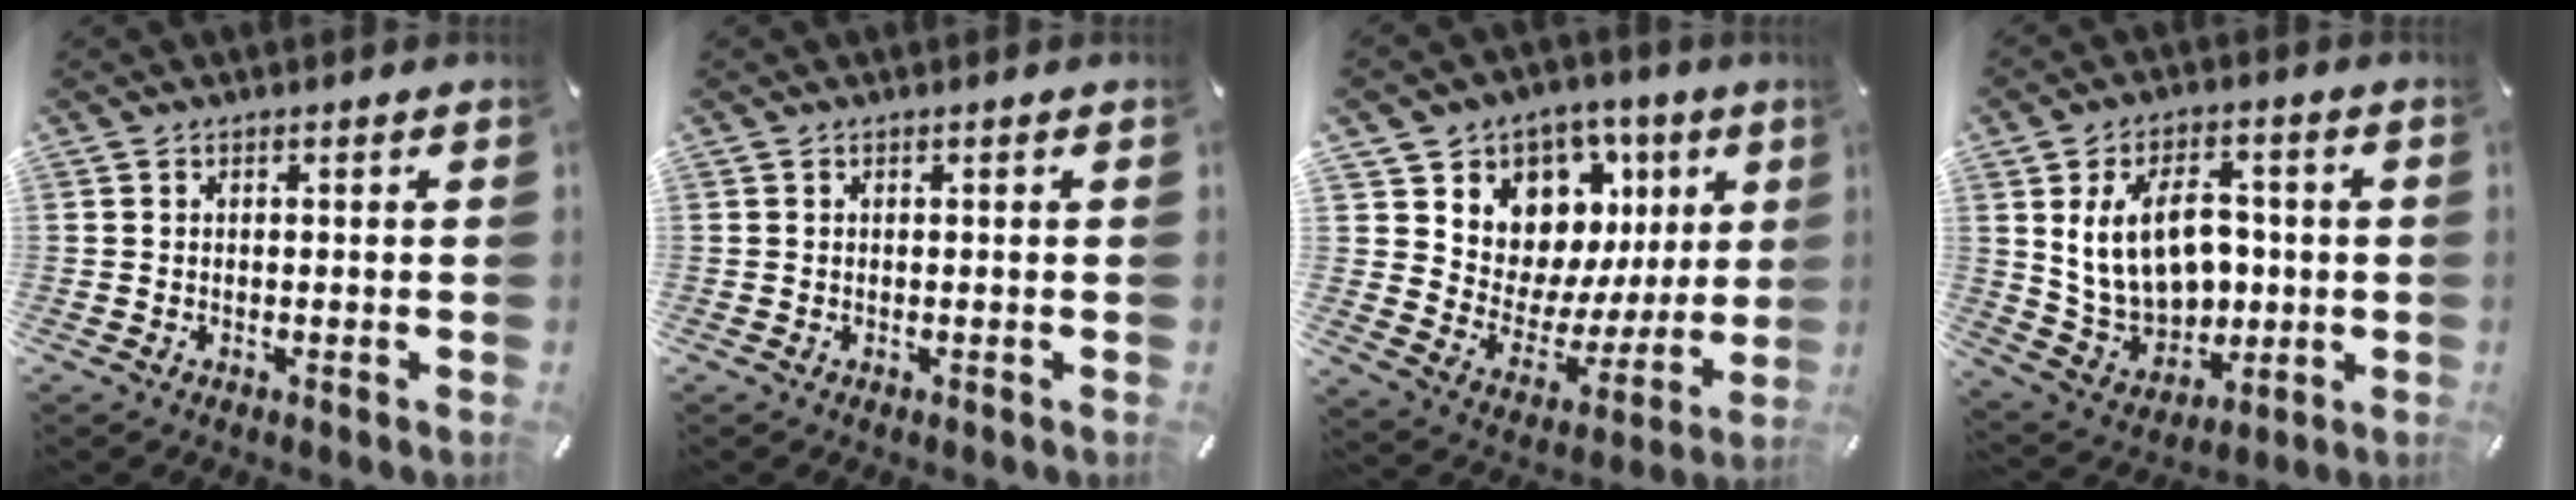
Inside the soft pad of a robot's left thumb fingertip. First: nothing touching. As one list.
[{"total": 0.0}, {"total": 9.6, "force": [5.2, 8.0, 1.4], "torque": [-0.014, -0.075, 0.097]}, {"total": 15.1, "force": [1.9, 11.1, 10.0], "torque": [-0.189, 0.004, 0.042]}]